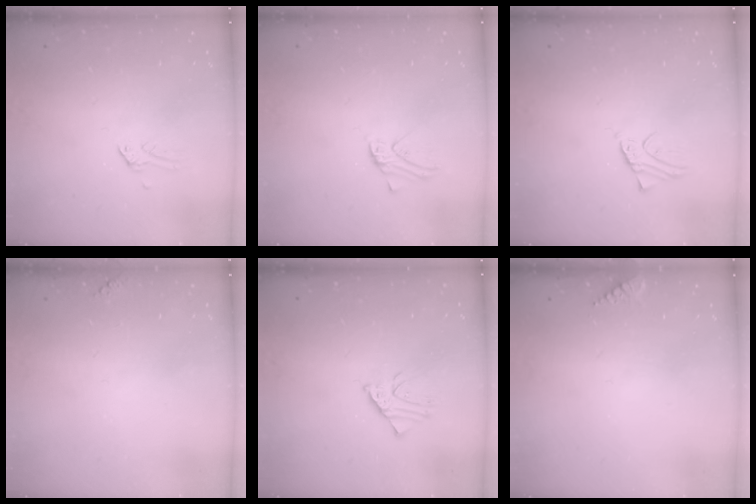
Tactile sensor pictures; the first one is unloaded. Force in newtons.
{"total": 2.1, "press": 2.1, "slide": 0.2}
{"total": 1.9, "press": 1.9, "slide": 0.1}
{"total": 4.9, "press": 4.8, "slide": 0.5}
{"total": 2.9, "press": 2.9, "slide": 0.2}
{"total": 3.8, "press": 3.8, "slide": 0.4}